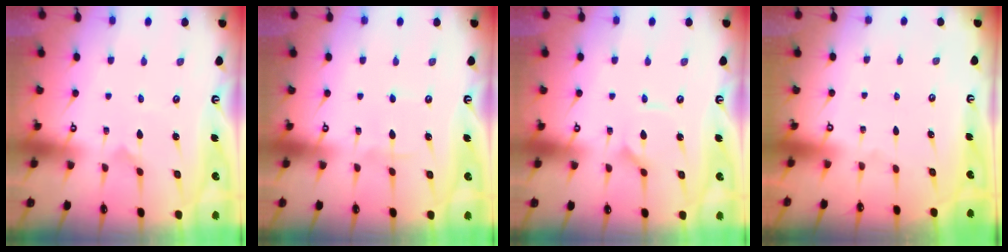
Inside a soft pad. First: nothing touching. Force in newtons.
{"total": 2.9, "press": 2.9, "slide": 0.3}
{"total": 1.4, "press": 1.4, "slide": 0.1}
{"total": 0.0}